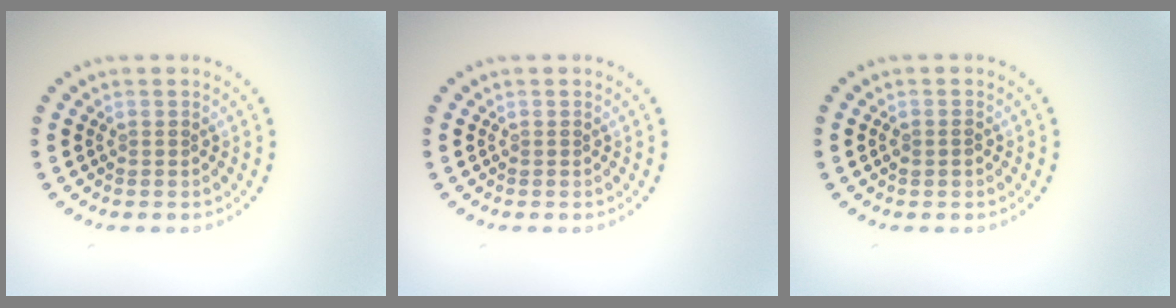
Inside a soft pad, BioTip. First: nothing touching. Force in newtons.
{"total": 0.0}
{"total": 0.7, "press": 0.7, "slide": 0.1}